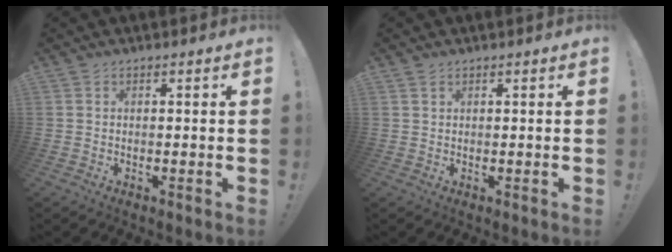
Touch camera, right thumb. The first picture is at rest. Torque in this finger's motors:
{"motor_torque": [-0.02, -0.03, -0.04, 0.02, 0.00]}